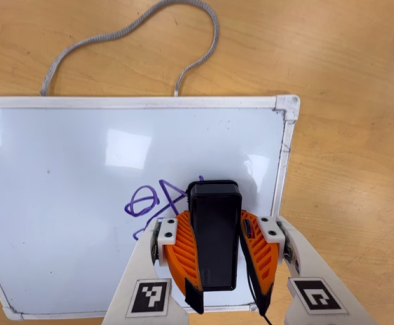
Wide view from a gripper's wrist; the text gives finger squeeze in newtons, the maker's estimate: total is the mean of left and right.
{"total": 13.6, "left": 13.9, "right": 13.2}